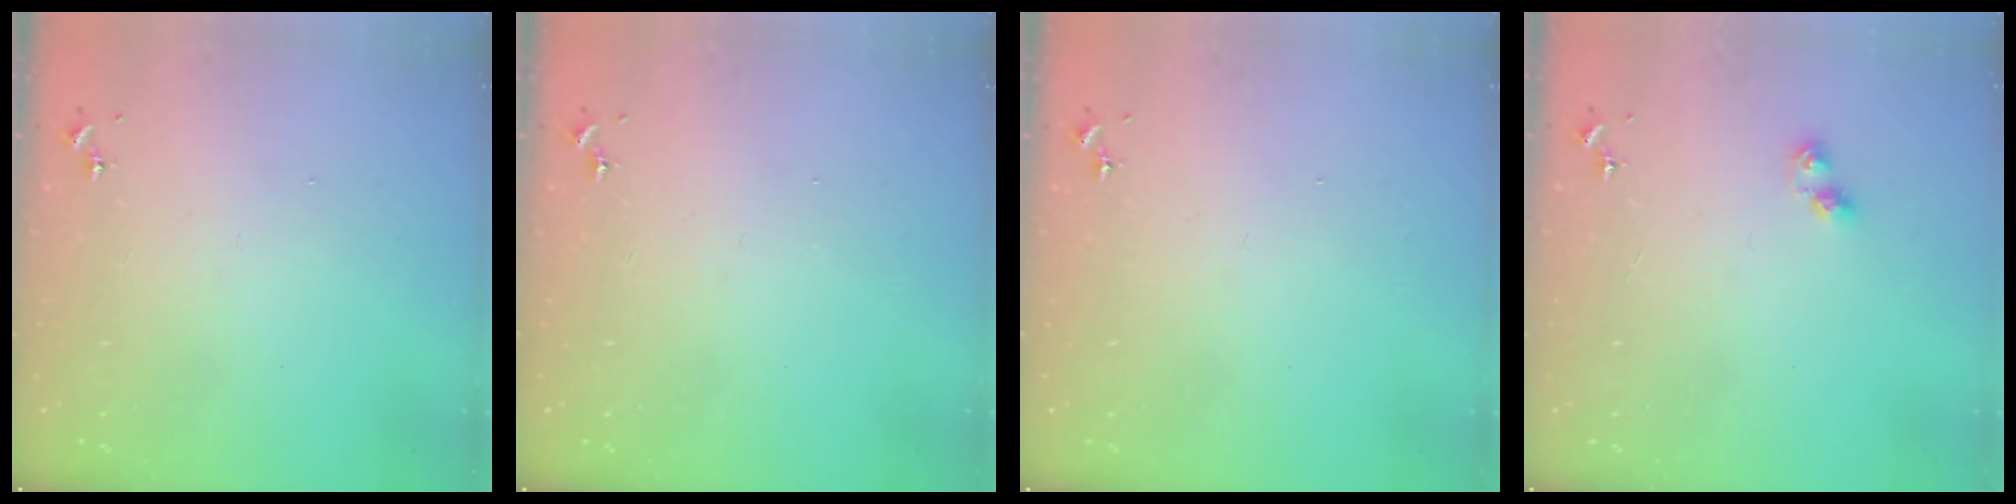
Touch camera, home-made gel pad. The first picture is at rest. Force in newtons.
{"total": 0.0}
{"total": 0.0}
{"total": 5.9, "press": 5.9, "slide": 0.2}